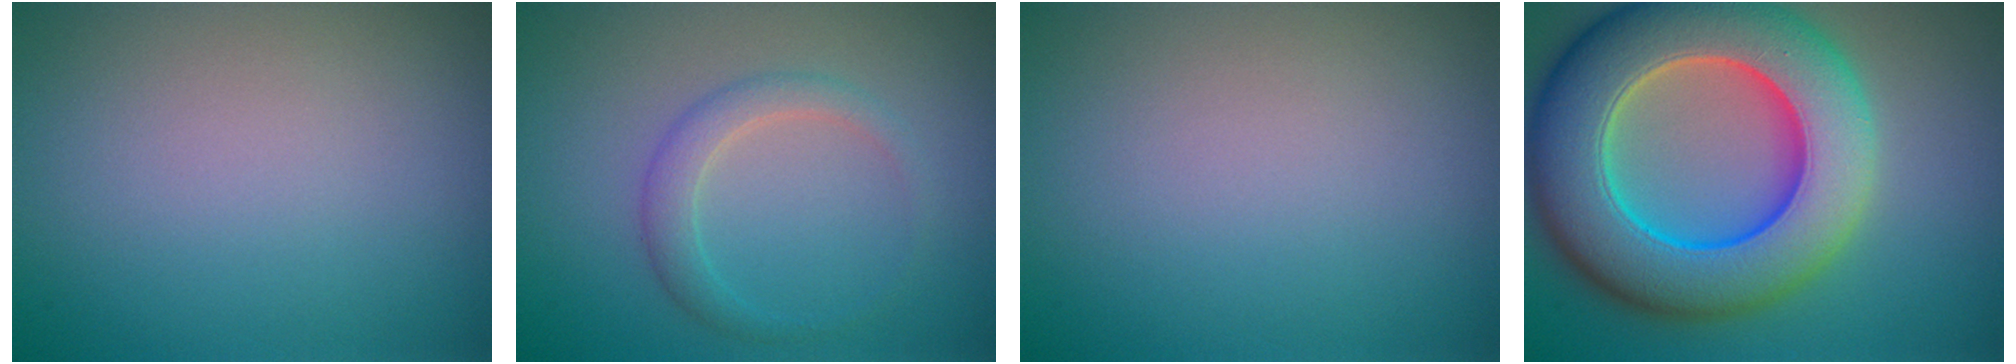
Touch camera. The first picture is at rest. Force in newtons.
{"total": 2.1, "press": 2.1, "slide": 0.1}
{"total": 0.0}
{"total": 13.3, "press": 13.1, "slide": 2.1}